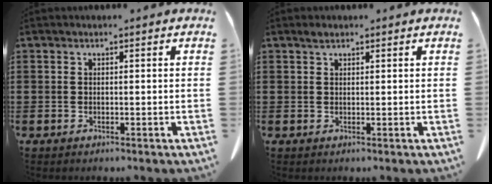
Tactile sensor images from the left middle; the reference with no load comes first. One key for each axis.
{"total": 1.0, "fx": 0.7, "fy": 0.4, "fz": 0.6, "tx": -0.014, "ty": 0.002, "tz": 0.013}